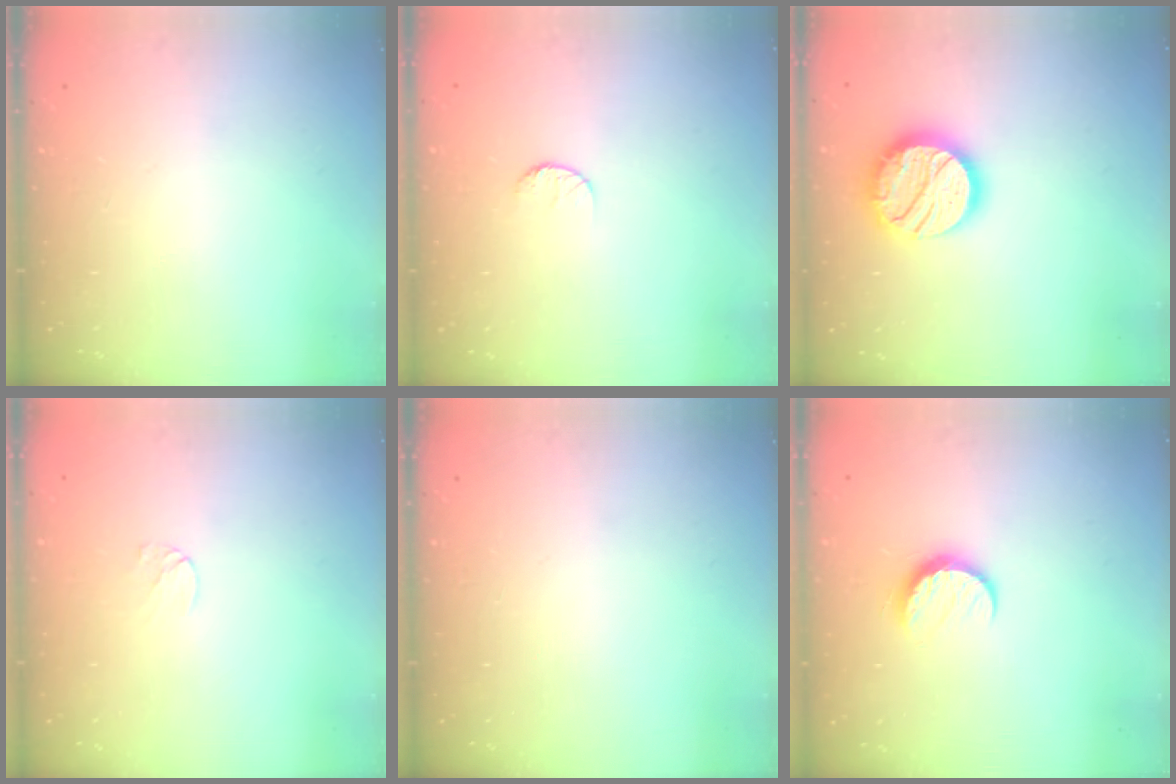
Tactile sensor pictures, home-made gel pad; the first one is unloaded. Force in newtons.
{"total": 5.1, "press": 5.1, "slide": 0.5}
{"total": 17.9, "press": 17.9, "slide": 1.1}
{"total": 3.7, "press": 3.7, "slide": 0.4}
{"total": 0.0}
{"total": 7.1, "press": 7.1, "slide": 0.7}